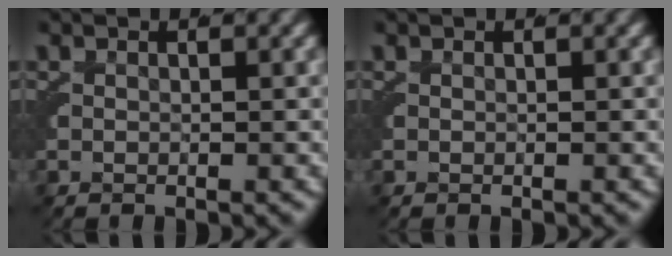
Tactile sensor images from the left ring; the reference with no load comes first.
{"total": 0.0}